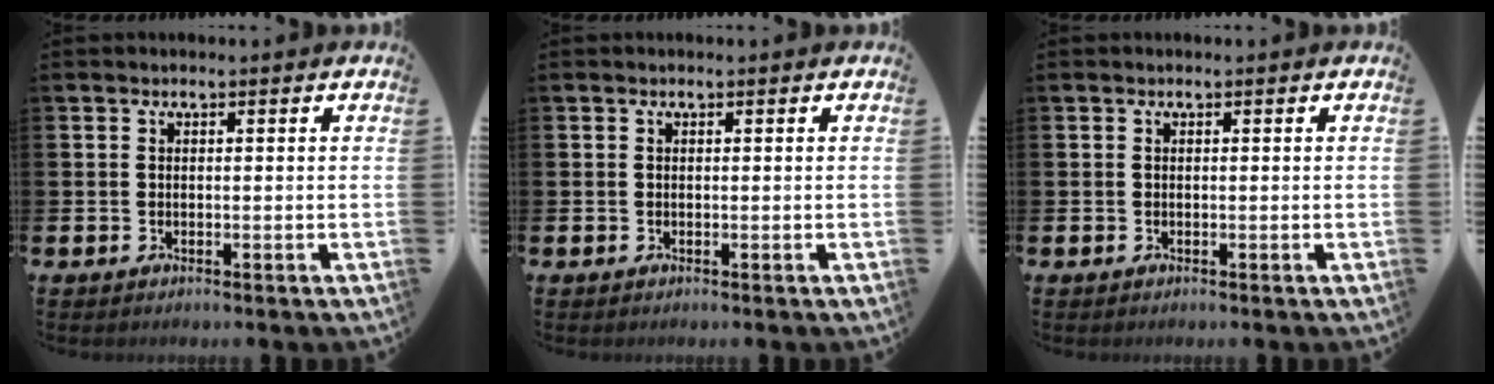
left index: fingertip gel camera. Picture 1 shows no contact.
{"total": 0.0}
{"total": 0.0}